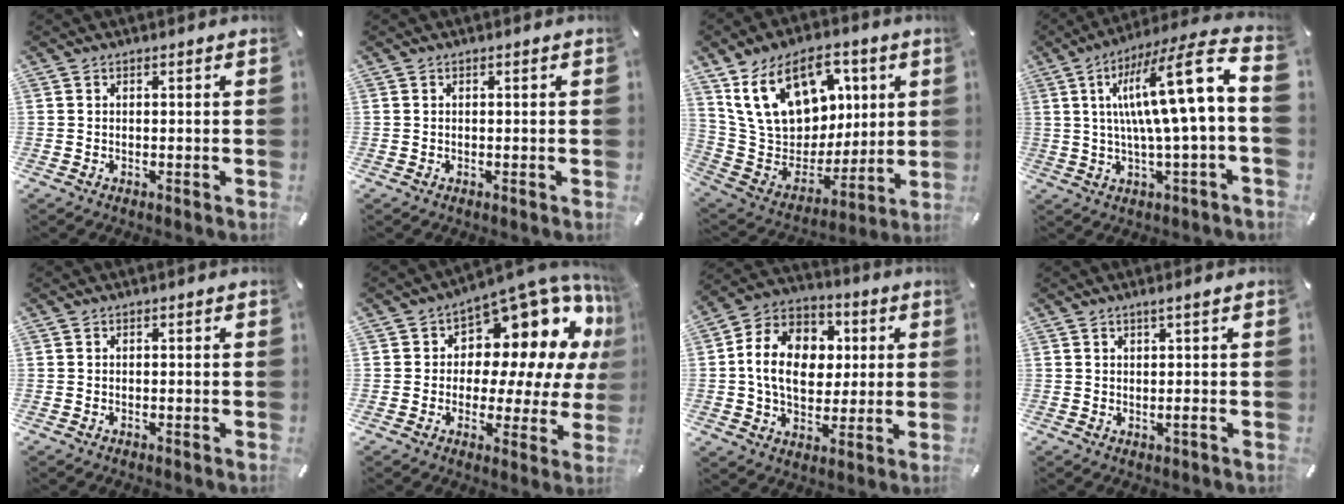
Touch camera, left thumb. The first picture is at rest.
{"total": 0.0}
{"total": 20.1, "force": [9.5, 13.9, 10.9], "torque": [-0.204, -0.037, 0.180]}
{"total": 18.6, "force": [4.3, 2.8, 17.9], "torque": [-0.300, -0.032, 0.053]}
{"total": 0.0}
{"total": 12.5, "force": [7.5, 7.0, 7.2], "torque": [-0.090, -0.091, 0.123]}
{"total": 14.5, "force": [1.2, 11.6, 8.6], "torque": [-0.161, 0.010, 0.022]}
{"total": 3.1, "force": [0.6, -0.1, 3.1], "torque": [-0.053, -0.008, 0.010]}